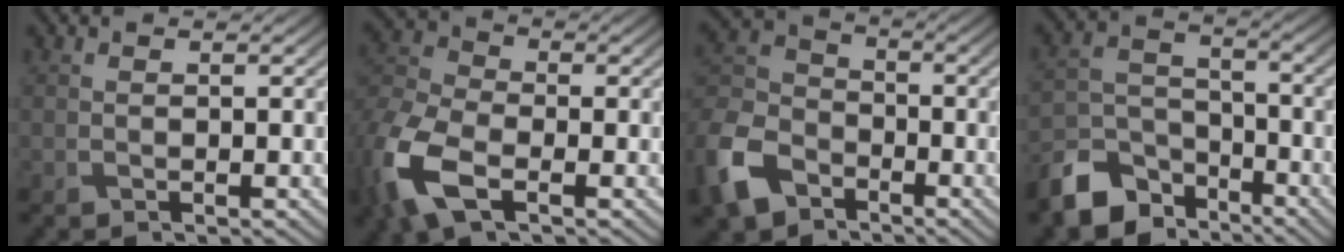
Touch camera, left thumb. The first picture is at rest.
{"total": 12.3, "force": [-5.6, 7.1, 8.3], "torque": [-0.240, -0.042, -0.114]}
{"total": 11.6, "force": [-6.9, 7.5, 5.4], "torque": [-0.163, -0.023, -0.154]}
{"total": 10.6, "force": [-7.5, 5.9, 4.6], "torque": [-0.117, -0.021, -0.140]}